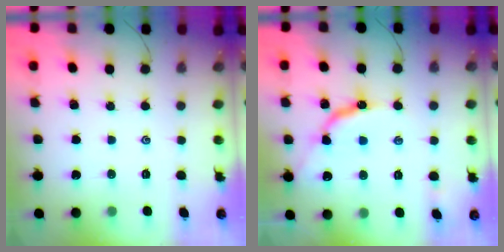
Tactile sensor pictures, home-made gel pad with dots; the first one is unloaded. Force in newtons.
{"total": 10.0, "press": 10.0, "slide": 0.9}